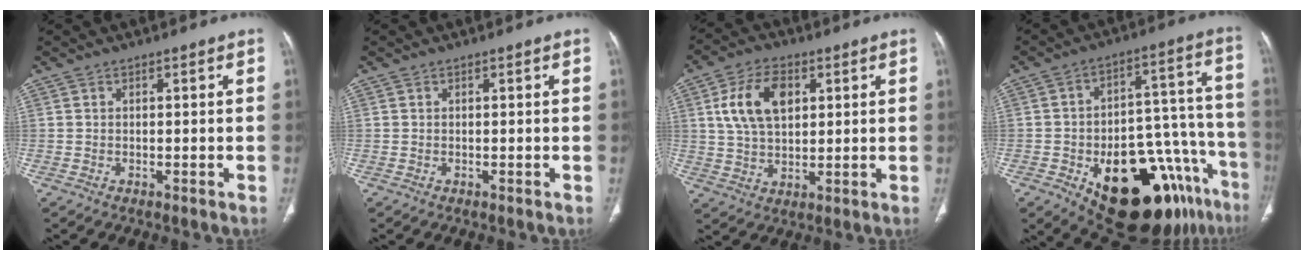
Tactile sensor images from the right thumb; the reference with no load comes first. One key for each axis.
{"total": 0.0}
{"total": 11.4, "fx": 3.4, "fy": 7.0, "fz": 8.3, "tx": -0.144, "ty": -0.001, "tz": 0.064}
{"total": 26.8, "fx": -14.2, "fy": 12.1, "fz": 19.3, "tx": -0.175, "ty": 0.090, "tz": -0.194}